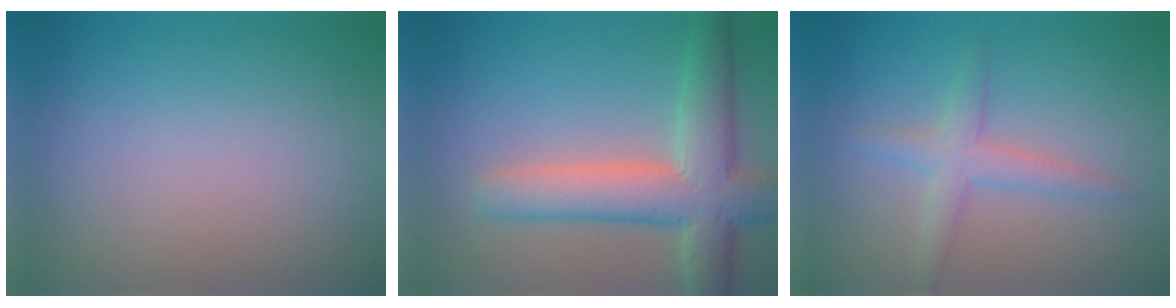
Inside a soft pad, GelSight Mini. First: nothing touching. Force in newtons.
{"total": 7.3, "press": 7.2, "slide": 0.8}
{"total": 2.5, "press": 2.5, "slide": 0.2}